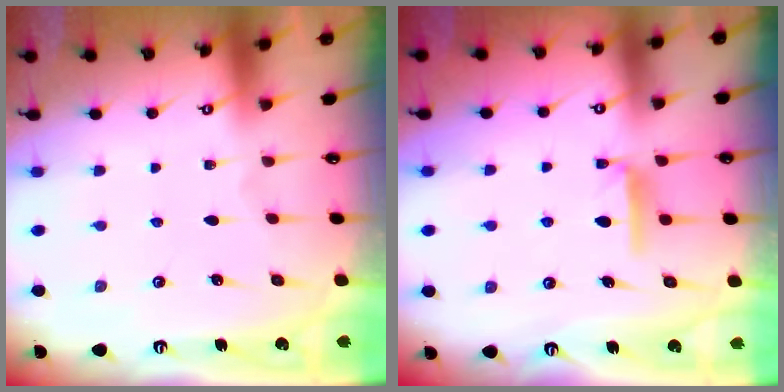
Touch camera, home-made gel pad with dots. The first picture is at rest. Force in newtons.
{"total": 6.5, "press": 6.5, "slide": 0.7}